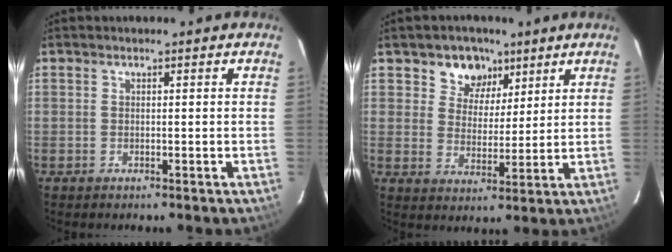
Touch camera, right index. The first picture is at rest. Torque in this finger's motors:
{"motor_torque": [0.10, 0.08, 0.02, 0.01]}